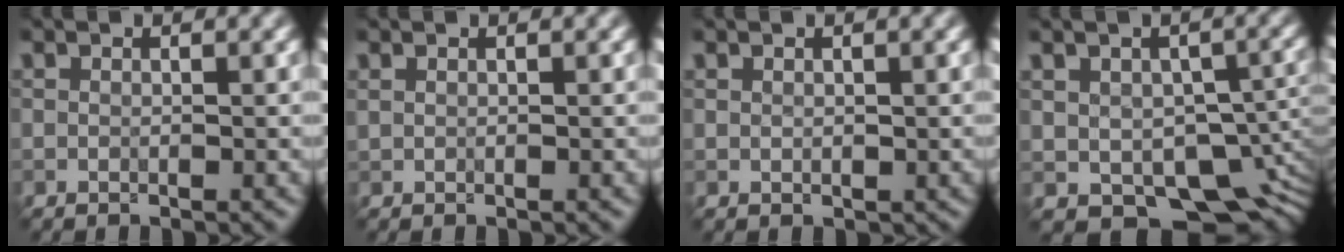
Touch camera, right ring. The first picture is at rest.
{"total": 0.0}
{"total": 0.7, "force": [0.4, 0.6, 0.3], "torque": [-0.005, 0.000, 0.010]}
{"total": 9.1, "force": [-2.5, 6.0, 6.4], "torque": [-0.081, -0.026, -0.033]}